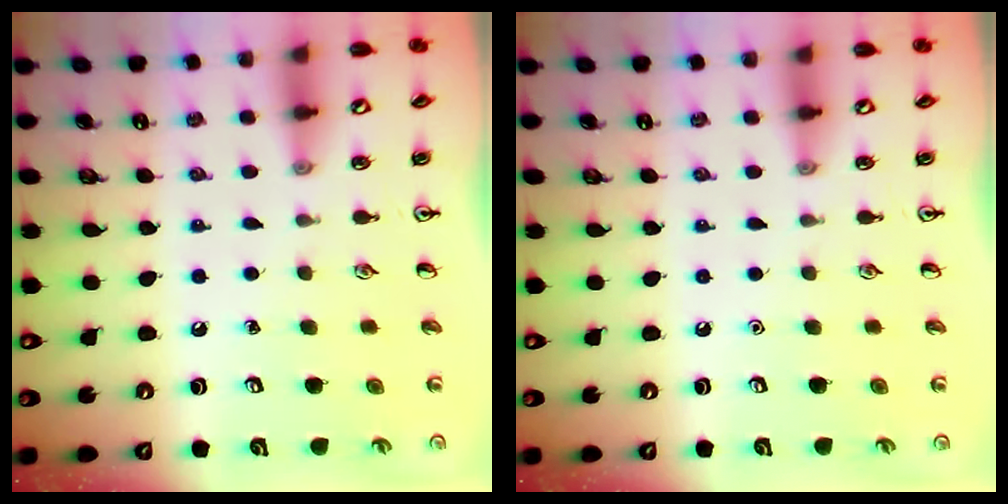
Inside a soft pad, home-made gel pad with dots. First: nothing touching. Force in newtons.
{"total": 0.0}